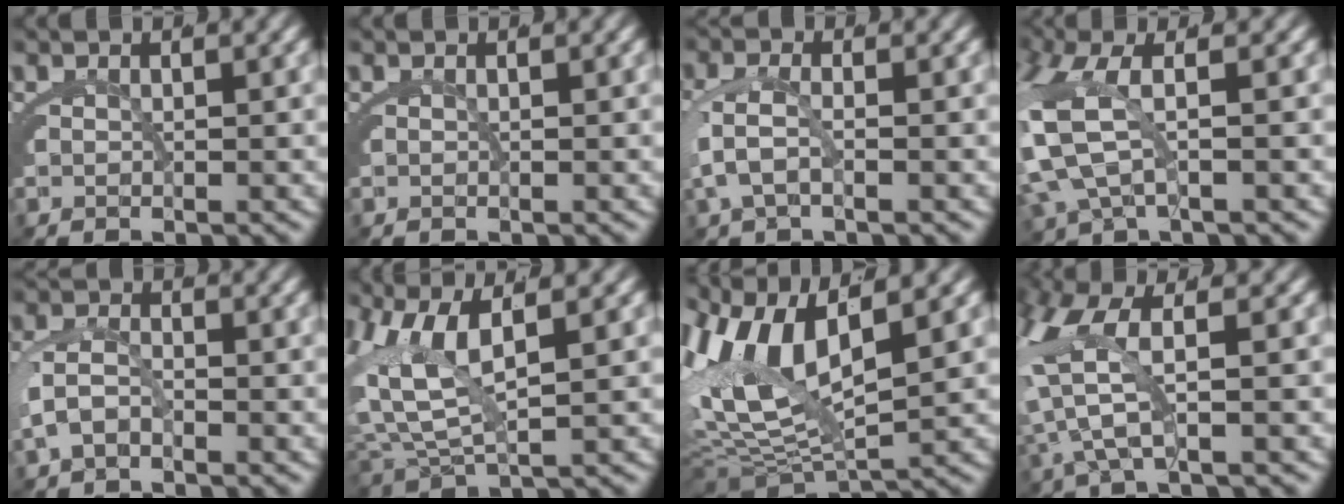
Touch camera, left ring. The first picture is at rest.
{"total": 0.0}
{"total": 2.4, "force": [-0.3, 0.8, 2.2], "torque": [-0.061, -0.007, 0.000]}
{"total": 6.0, "force": [0.4, 2.8, 5.2], "torque": [-0.142, -0.009, 0.018]}
{"total": 2.1, "force": [-0.8, 1.0, 1.7], "torque": [-0.041, -0.005, -0.010]}
{"total": 7.6, "force": [1.9, 4.6, 5.7], "torque": [-0.140, -0.006, 0.040]}
{"total": 11.1, "force": [0.8, 7.1, 8.5], "torque": [-0.184, -0.023, 0.028]}
{"total": 7.4, "force": [1.3, 3.3, 6.4], "torque": [-0.162, -0.008, 0.027]}